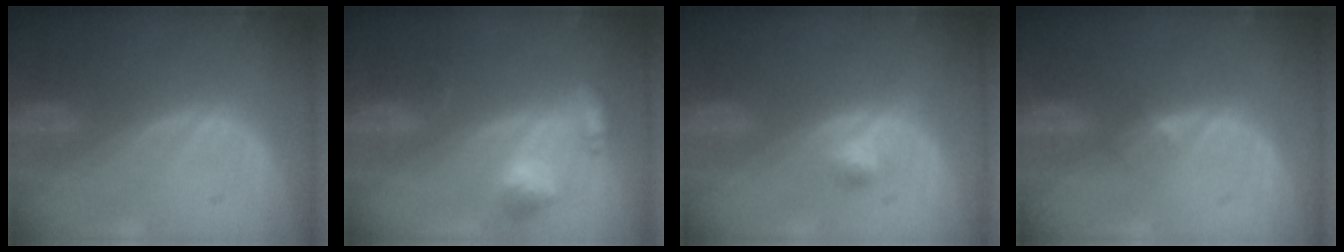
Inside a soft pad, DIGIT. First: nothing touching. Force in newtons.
{"total": 5.8, "press": 5.4, "slide": 2.3}
{"total": 2.2, "press": 2.0, "slide": 1.0}
{"total": 1.5, "press": 1.2, "slide": 1.0}